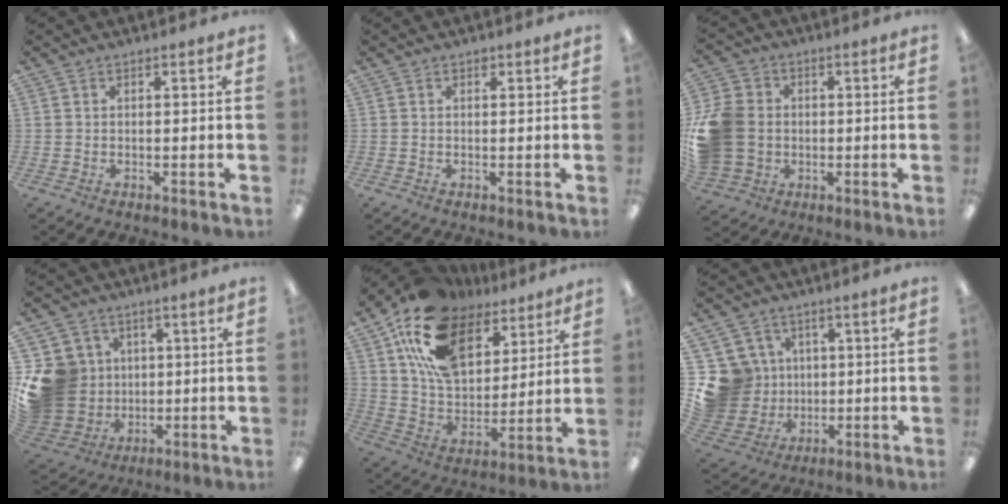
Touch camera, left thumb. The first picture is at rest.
{"total": 0.7, "force": [0.5, 0.5, 0.2], "torque": [-0.004, 0.003, 0.009]}
{"total": 13.8, "force": [-0.4, 11.8, 7.2], "torque": [-0.157, 0.022, -0.001]}
{"total": 16.6, "force": [1.8, 15.2, 6.3], "torque": [-0.147, -0.001, 0.057]}
{"total": 20.5, "force": [11.8, 12.4, 11.3], "torque": [-0.212, -0.045, 0.220]}
{"total": 14.4, "force": [1.7, 13.7, 4.2], "torque": [-0.127, -0.005, 0.049]}